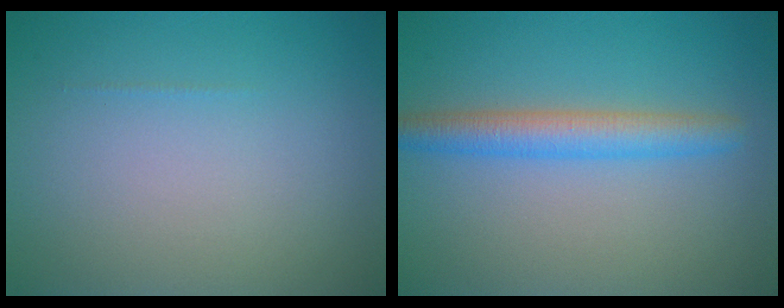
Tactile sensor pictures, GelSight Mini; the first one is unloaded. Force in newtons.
{"total": 3.6, "press": 3.6, "slide": 0.2}